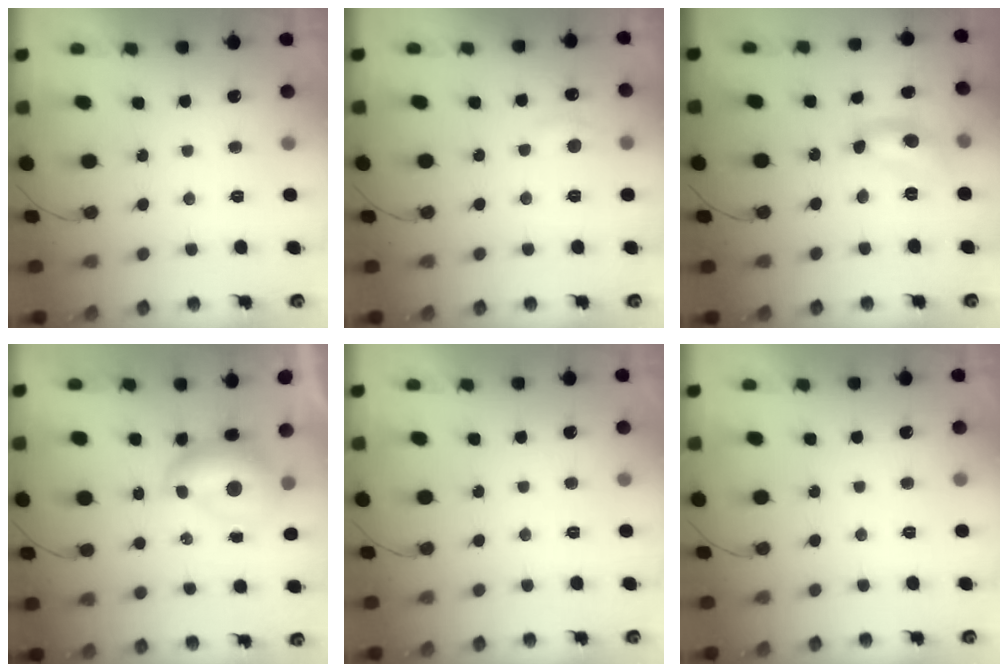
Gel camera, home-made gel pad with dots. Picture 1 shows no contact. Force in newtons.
{"total": 6.8, "press": 6.7, "slide": 0.9}
{"total": 12.2, "press": 12.1, "slide": 0.8}
{"total": 8.0, "press": 8.0, "slide": 0.9}
{"total": 0.0}
{"total": 0.0}